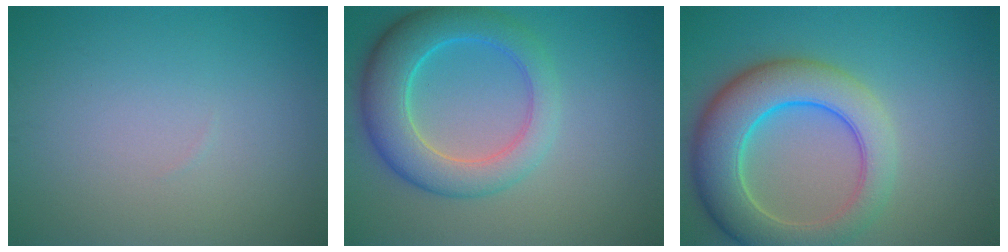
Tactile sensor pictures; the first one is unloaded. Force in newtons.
{"total": 6.9, "press": 6.8, "slide": 0.5}
{"total": 8.7, "press": 8.7, "slide": 0.4}